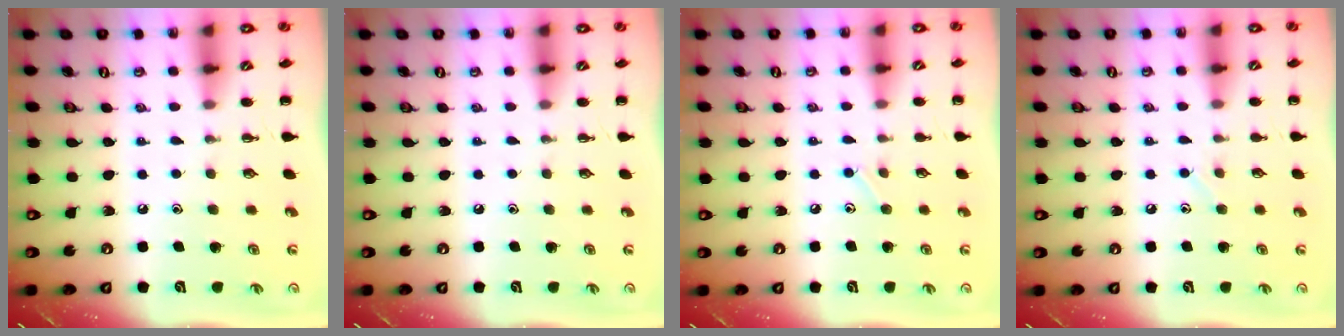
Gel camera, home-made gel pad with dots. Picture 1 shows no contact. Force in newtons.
{"total": 0.0}
{"total": 5.3, "press": 5.1, "slide": 1.6}
{"total": 5.1, "press": 4.9, "slide": 1.4}